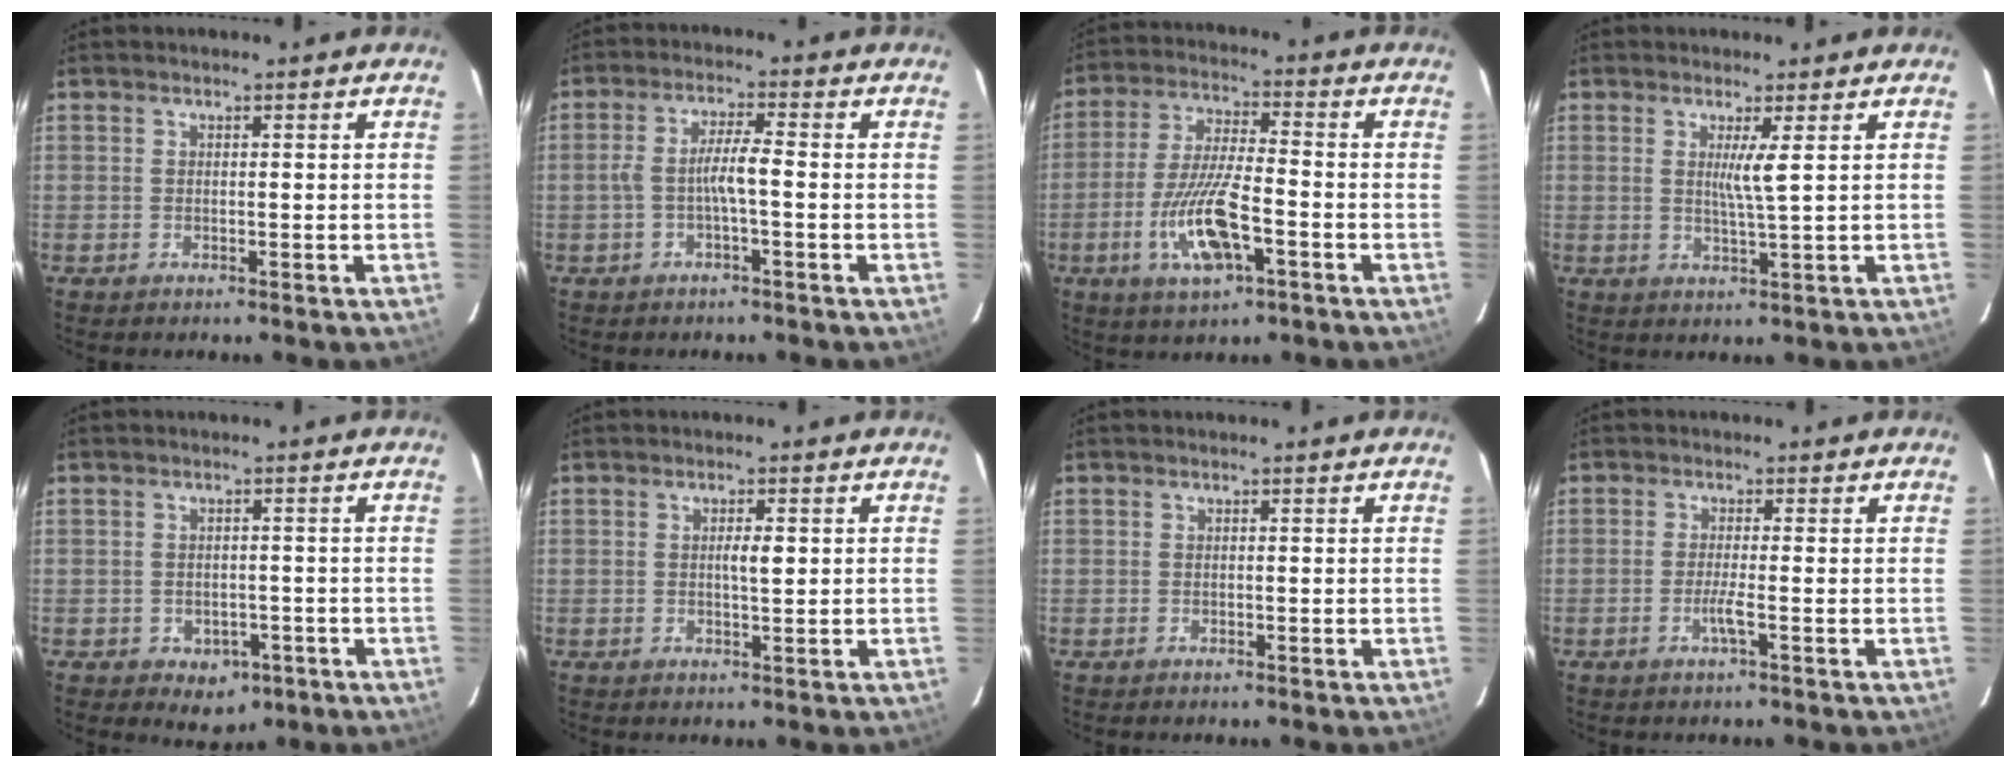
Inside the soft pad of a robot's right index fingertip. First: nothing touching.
{"total": 4.5, "force": [-0.9, 0.4, 4.4], "torque": [-0.086, 0.012, -0.014]}
{"total": 11.3, "force": [-4.1, 2.5, 10.2], "torque": [-0.205, -0.008, -0.073]}
{"total": 3.2, "force": [0.9, -0.7, 3.0], "torque": [-0.058, -0.010, 0.016]}
{"total": 3.9, "force": [-1.9, 2.9, 1.9], "torque": [-0.019, 0.004, -0.012]}
{"total": 2.2, "force": [0.3, 0.4, 2.1], "torque": [-0.038, 0.001, 0.005]}
{"total": 0.0}
{"total": 2.2, "force": [-0.8, -0.3, 2.0], "torque": [-0.042, -0.003, -0.018]}